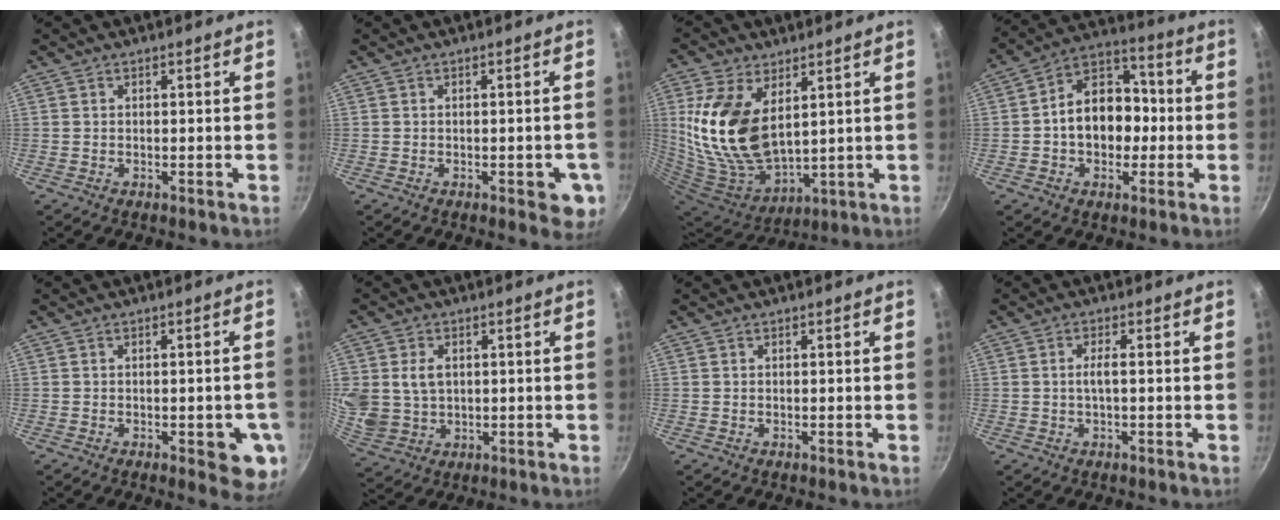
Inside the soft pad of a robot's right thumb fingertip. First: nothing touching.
{"total": 5.8, "force": [-1.8, 2.5, 4.9], "torque": [-0.043, 0.000, -0.021]}
{"total": 18.1, "force": [4.9, 10.6, 13.7], "torque": [-0.275, -0.040, 0.112]}
{"total": 14.2, "force": [-1.0, 10.6, 9.4], "torque": [-0.098, 0.041, -0.031]}
{"total": 7.7, "force": [-2.1, 3.0, 6.8], "torque": [-0.061, -0.001, -0.024]}
{"total": 9.5, "force": [1.7, 7.6, 5.6], "torque": [-0.101, -0.012, 0.042]}
{"total": 0.0}
{"total": 2.3, "force": [-0.1, 0.5, 2.2], "torque": [-0.048, 0.006, -0.003]}